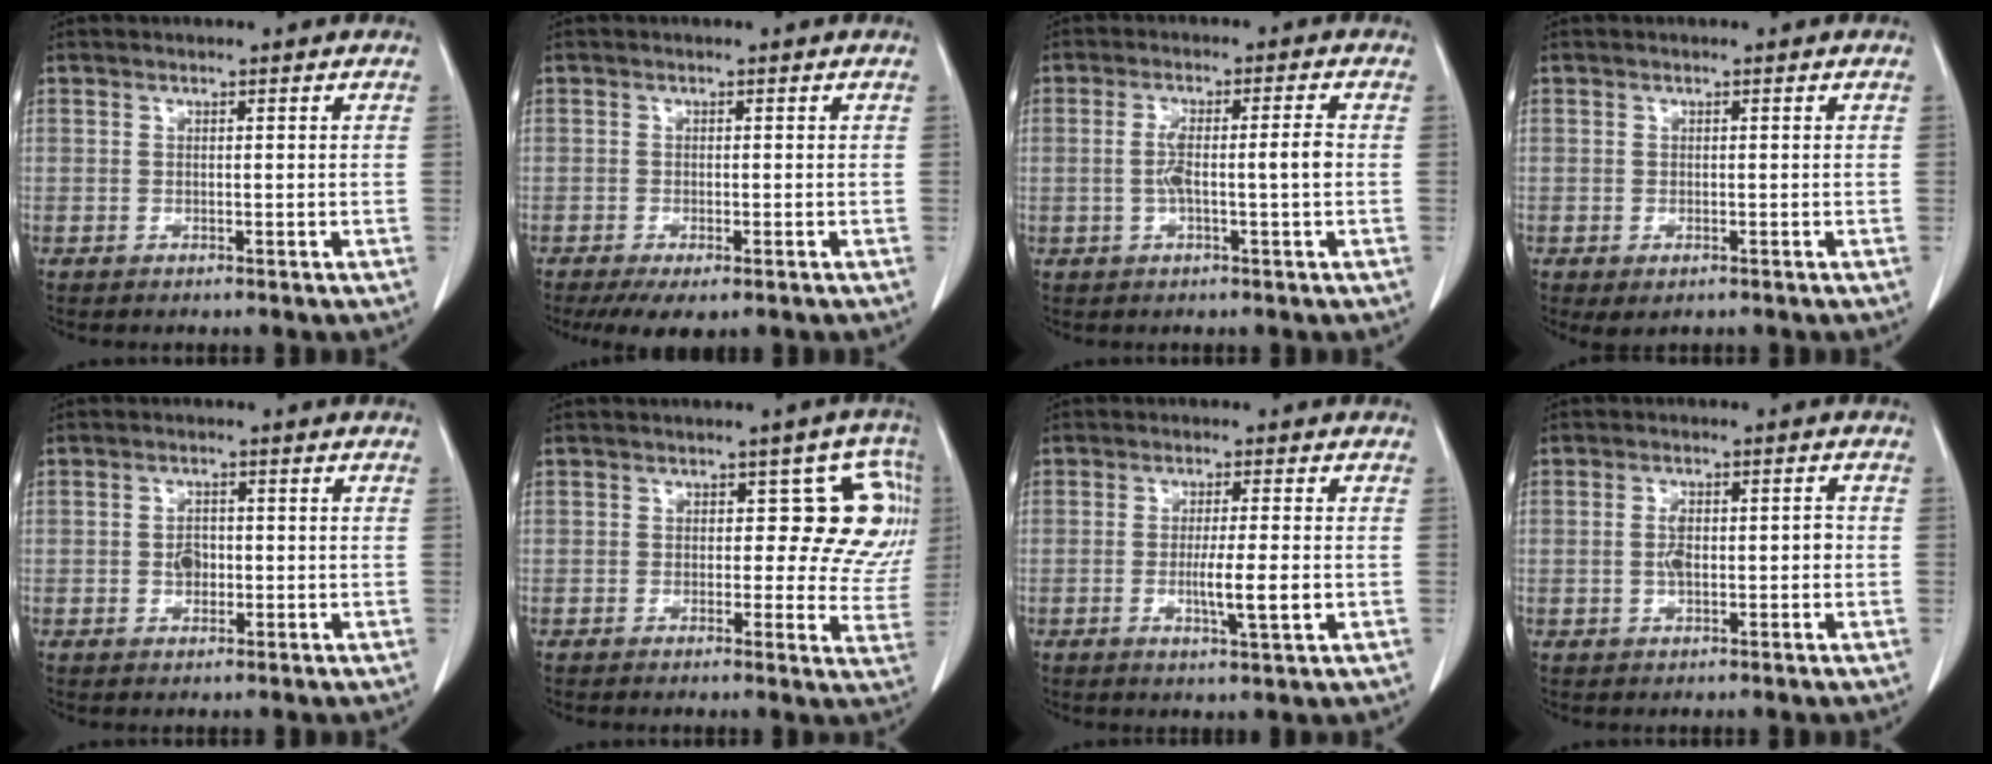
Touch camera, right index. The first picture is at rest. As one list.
[{"total": 4.7, "force": [-3.1, 1.8, 3.1], "torque": [-0.047, -0.010, -0.047]}, {"total": 5.5, "force": [-0.6, 0.3, 5.4], "torque": [-0.104, 0.012, -0.008]}, {"total": 1.6, "force": [-0.8, 0.8, 1.2], "torque": [-0.018, -0.003, -0.004]}, {"total": 2.4, "force": [-0.4, 1.7, 1.7], "torque": [-0.026, 0.005, -0.005]}, {"total": 10.2, "force": [2.3, 5.2, 8.5], "torque": [-0.065, 0.020, 0.019]}, {"total": 5.4, "force": [-1.2, 0.0, 5.3], "torque": [-0.092, -0.010, -0.019]}, {"total": 4.2, "force": [-0.4, 1.8, 3.8], "torque": [-0.072, 0.013, -0.008]}]